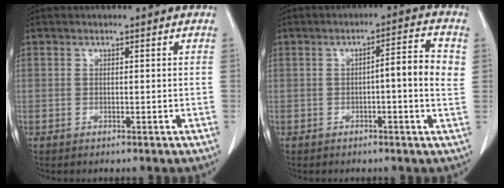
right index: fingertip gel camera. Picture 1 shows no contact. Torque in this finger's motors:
{"motor_torque": [0.23, 0.06, 0.14, 0.03]}